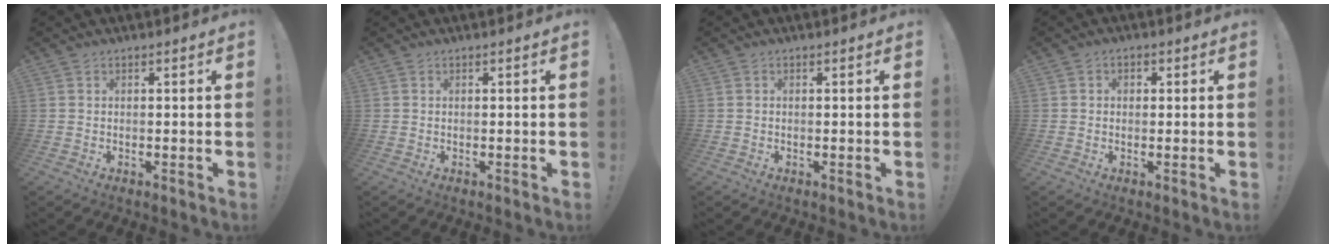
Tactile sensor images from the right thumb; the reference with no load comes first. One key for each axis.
{"total": 0.0}
{"total": 0.0}
{"total": 1.5, "fx": -0.2, "fy": 1.4, "fz": 0.7, "tx": -0.003, "ty": 0.003, "tz": -0.005}